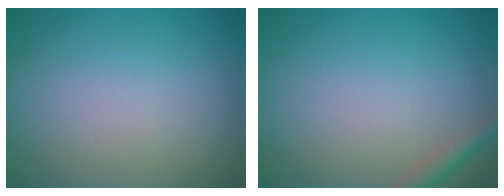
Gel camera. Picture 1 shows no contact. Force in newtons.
{"total": 1.6, "press": 1.6, "slide": 0.1}